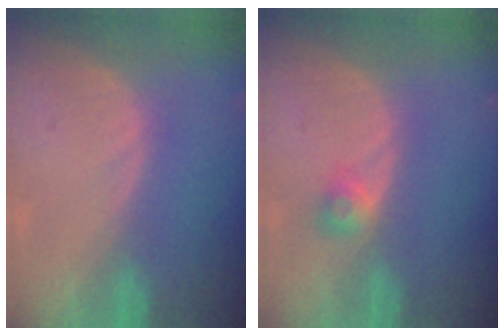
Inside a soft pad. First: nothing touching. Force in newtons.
{"total": 2.5, "press": 2.2, "slide": 1.2}